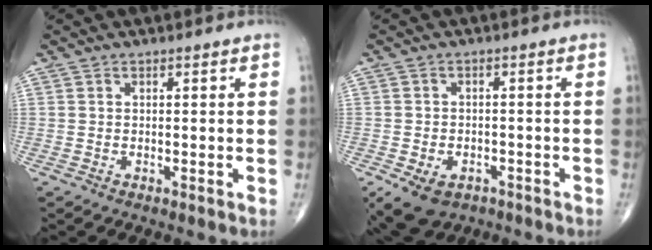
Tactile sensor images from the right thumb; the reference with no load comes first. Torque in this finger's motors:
{"motor_torque": [1.91, 1.99, 0.68, -0.57, 0.03]}